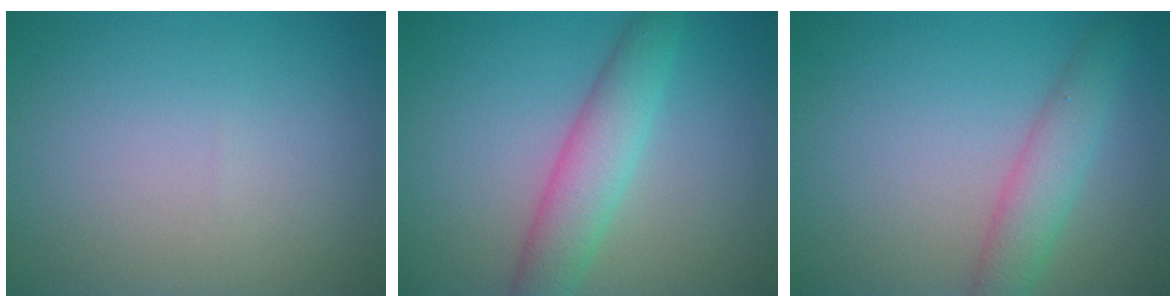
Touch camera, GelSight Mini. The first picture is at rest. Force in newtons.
{"total": 4.3, "press": 4.3, "slide": 0.2}
{"total": 3.4, "press": 3.4, "slide": 0.0}